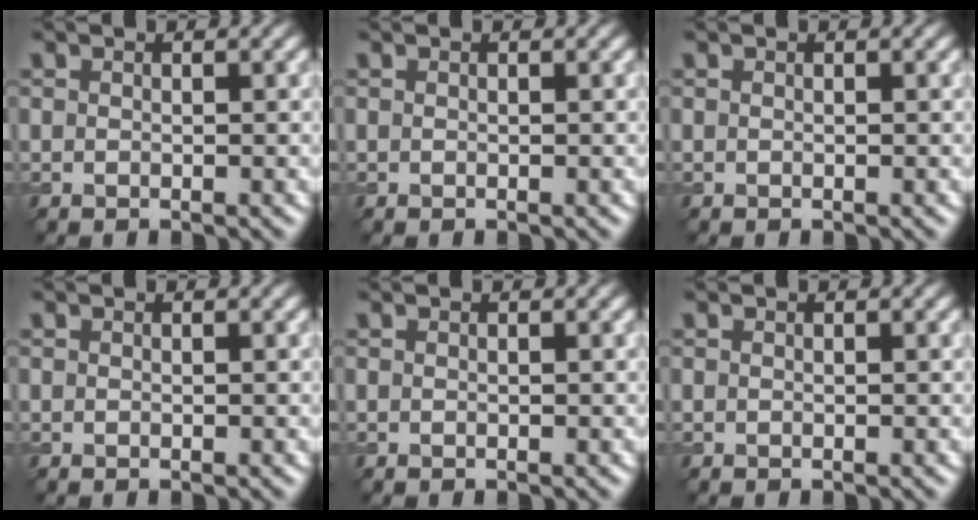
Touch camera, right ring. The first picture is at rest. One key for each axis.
{"total": 0.0}
{"total": 0.0}
{"total": 0.0}
{"total": 0.0}
{"total": 0.0}